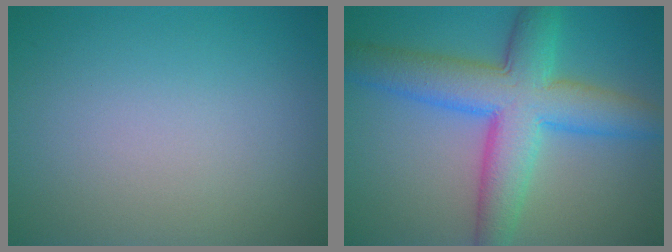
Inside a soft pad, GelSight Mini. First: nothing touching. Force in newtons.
{"total": 8.9, "press": 8.9, "slide": 0.1}